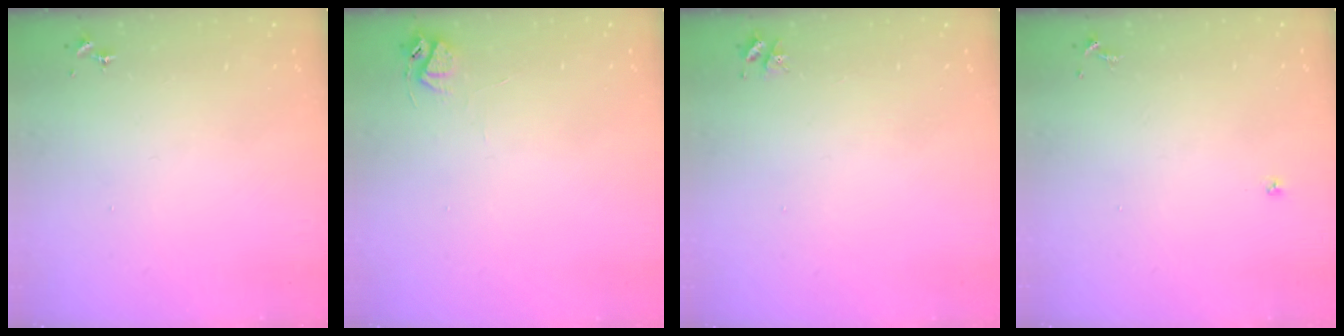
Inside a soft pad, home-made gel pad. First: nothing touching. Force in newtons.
{"total": 6.6, "press": 6.6, "slide": 0.7}
{"total": 3.5, "press": 3.5, "slide": 0.5}
{"total": 4.3, "press": 4.3, "slide": 0.4}